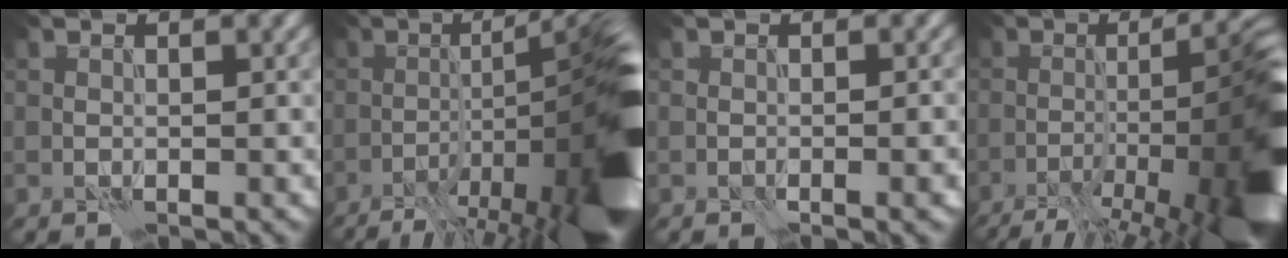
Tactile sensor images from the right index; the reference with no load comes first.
{"total": 17.3, "force": [-7.0, 4.1, 15.3], "torque": [-0.183, -0.001, -0.102]}
{"total": 1.5, "force": [-0.7, 0.1, 1.4], "torque": [-0.016, -0.002, -0.010]}
{"total": 16.0, "force": [-6.7, 4.7, 13.7], "torque": [-0.148, 0.006, -0.094]}